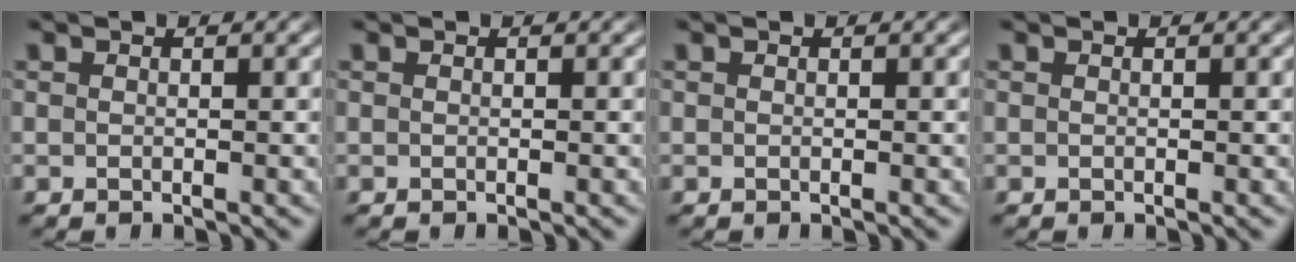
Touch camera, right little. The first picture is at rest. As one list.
[{"total": 0.0}, {"total": 0.0}, {"total": 0.0}]